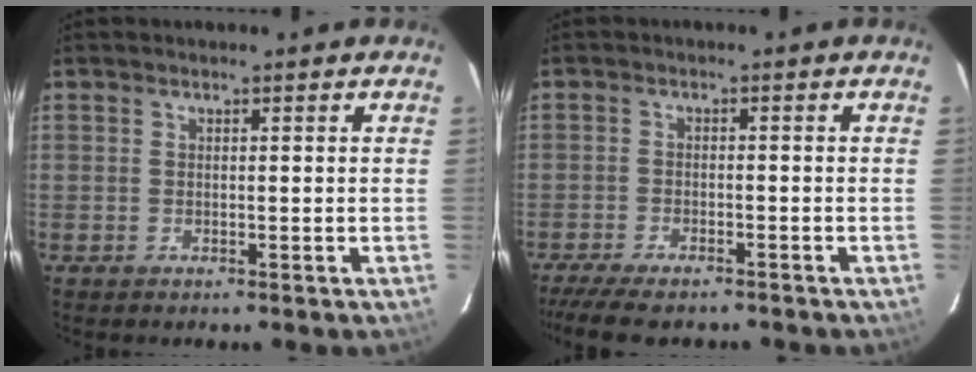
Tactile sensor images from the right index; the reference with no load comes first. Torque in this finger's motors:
{"motor_torque": [1.13, -1.00, 0.44, 0.08]}